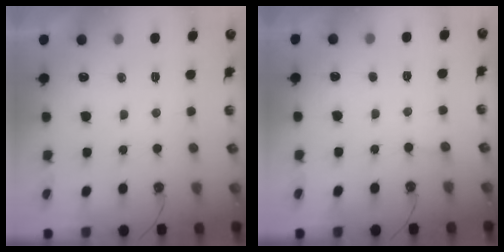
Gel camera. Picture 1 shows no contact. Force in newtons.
{"total": 1.4, "press": 1.4, "slide": 0.1}